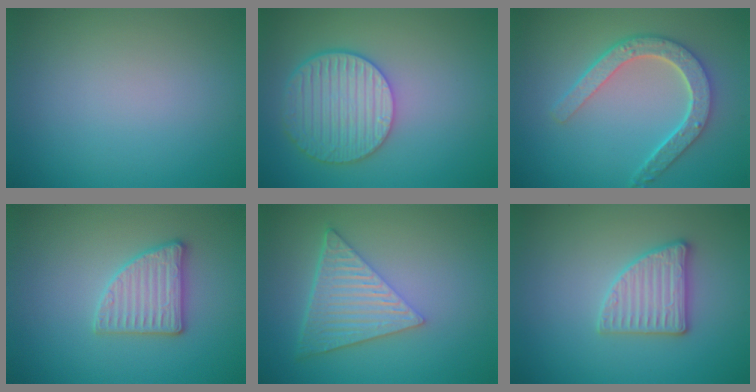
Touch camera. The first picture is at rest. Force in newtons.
{"total": 5.5, "press": 4.8, "slide": 2.7}
{"total": 4.8, "press": 3.7, "slide": 3.0}
{"total": 2.9, "press": 2.8, "slide": 0.5}
{"total": 6.5, "press": 4.5, "slide": 4.7}
{"total": 2.9, "press": 2.8, "slide": 0.5}